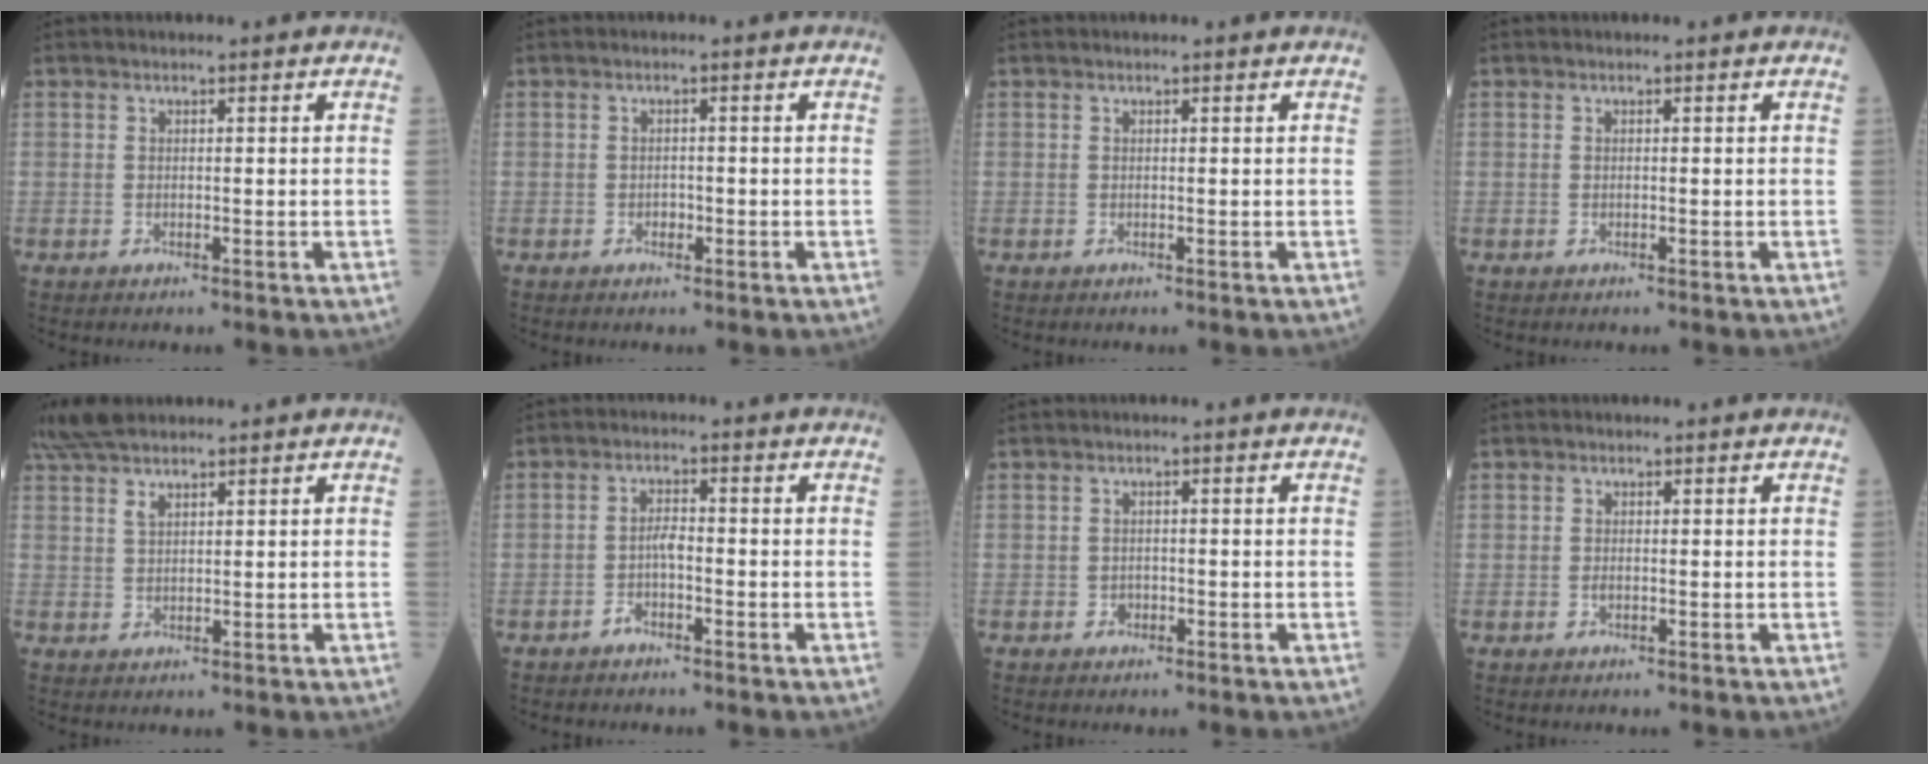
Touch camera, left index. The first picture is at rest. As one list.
[{"total": 0.9, "force": [-0.5, 0.7, 0.4], "torque": [-0.006, 0.003, -0.008]}, {"total": 0.0}, {"total": 0.0}, {"total": 6.9, "force": [5.8, 1.9, 3.2], "torque": [-0.072, 0.020, 0.118]}, {"total": 2.3, "force": [-1.1, 0.8, 1.9], "torque": [-0.036, 0.004, -0.021]}, {"total": 0.9, "force": [-0.5, 0.7, 0.2], "torque": [-0.002, 0.003, -0.008]}, {"total": 0.6, "force": [-0.1, 0.5, 0.2], "torque": [-0.004, 0.001, -0.003]}]